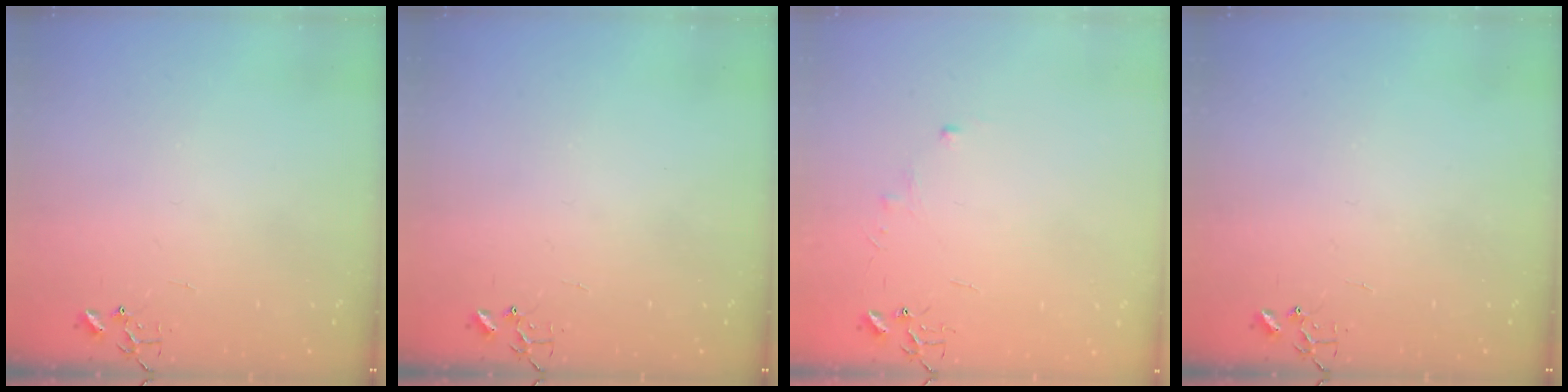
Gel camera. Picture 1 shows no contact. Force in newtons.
{"total": 0.0}
{"total": 3.9, "press": 3.9, "slide": 0.6}
{"total": 0.0}